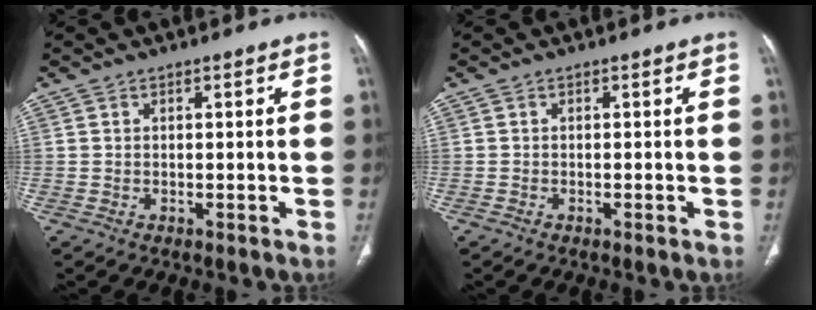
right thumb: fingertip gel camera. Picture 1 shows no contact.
{"total": 0.6, "force": [-0.3, 0.1, 0.5], "torque": [-0.008, -0.001, -0.005]}